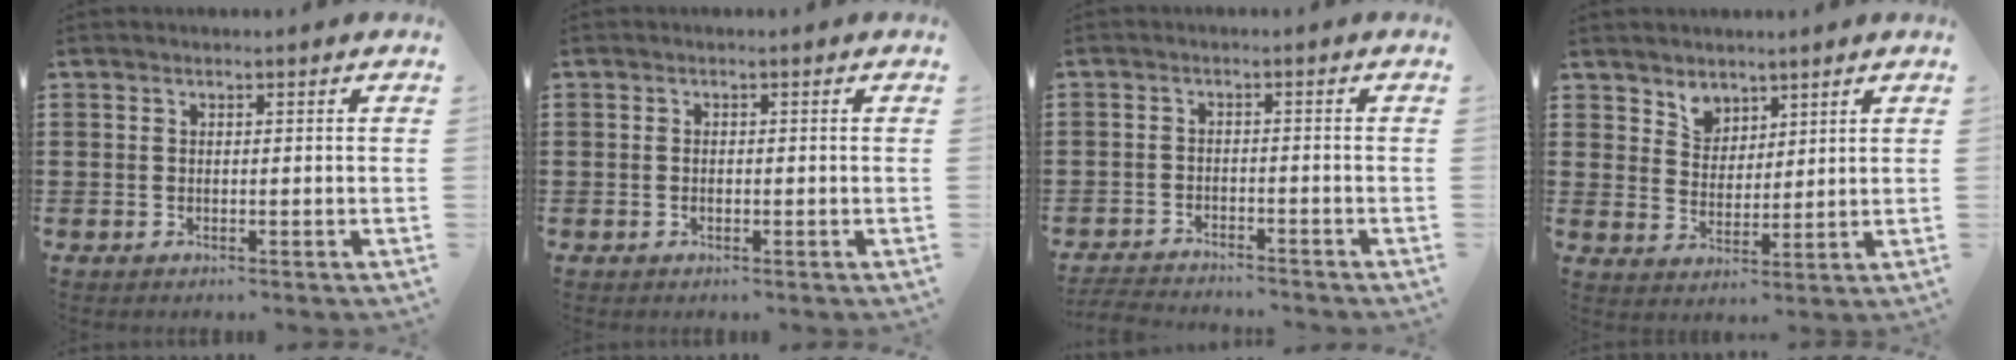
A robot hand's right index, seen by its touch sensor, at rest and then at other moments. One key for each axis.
{"total": 1.0, "fx": -0.2, "fy": 0.5, "fz": 0.9, "tx": -0.019, "ty": 0.001, "tz": -0.004}
{"total": 3.0, "fx": -3.0, "fy": 0.1, "fz": -0.1, "tx": -0.011, "ty": -0.004, "tz": -0.068}
{"total": 4.0, "fx": 3.0, "fy": 2.6, "fz": 0.0, "tx": -0.018, "ty": 0.003, "tz": 0.057}